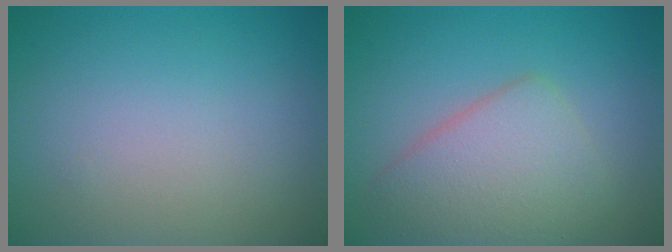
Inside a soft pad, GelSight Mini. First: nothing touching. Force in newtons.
{"total": 4.8, "press": 4.8, "slide": 0.1}